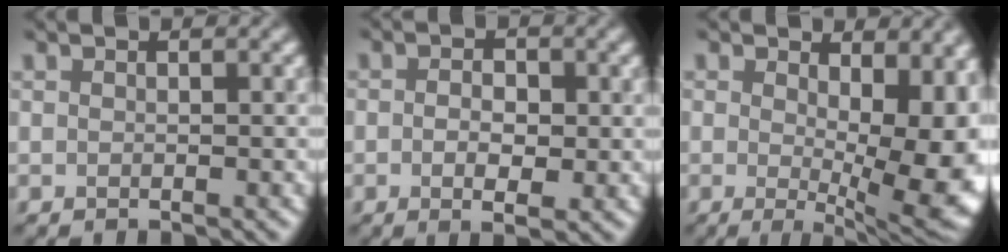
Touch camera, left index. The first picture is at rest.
{"total": 3.0, "force": [-0.3, 1.6, 2.5], "torque": [-0.038, -0.002, -0.006]}
{"total": 11.9, "force": [0.4, 5.4, 10.6], "torque": [-0.123, -0.013, 0.018]}